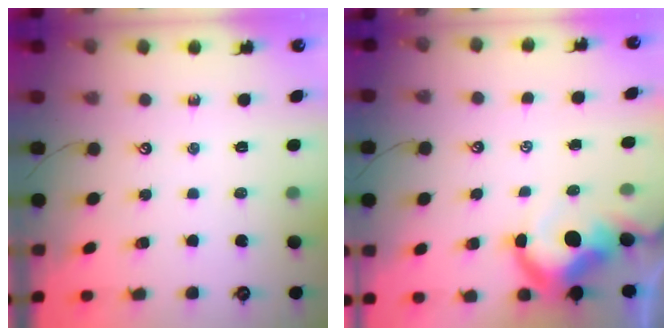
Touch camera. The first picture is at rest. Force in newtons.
{"total": 8.3, "press": 8.1, "slide": 1.6}